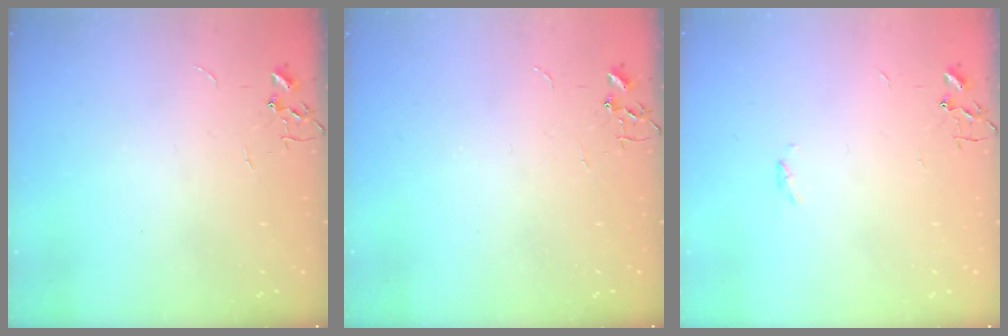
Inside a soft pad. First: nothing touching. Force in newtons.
{"total": 0.0}
{"total": 1.7, "press": 1.6, "slide": 0.4}